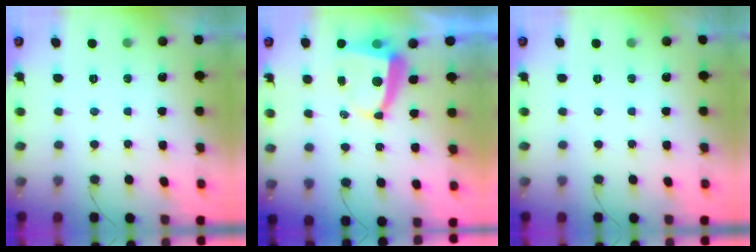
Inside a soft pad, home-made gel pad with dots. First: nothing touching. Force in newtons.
{"total": 7.1, "press": 7.1, "slide": 0.9}
{"total": 0.0}